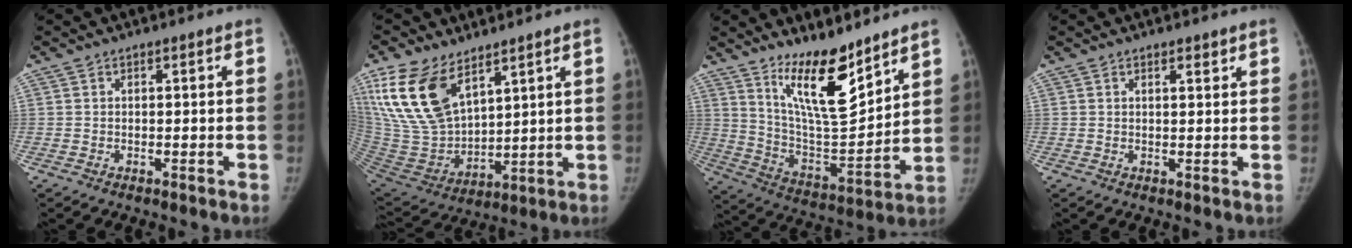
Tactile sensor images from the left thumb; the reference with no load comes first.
{"total": 19.4, "force": [10.9, 10.3, 12.3], "torque": [-0.242, -0.049, 0.226]}
{"total": 15.3, "force": [10.8, 4.4, 9.9], "torque": [-0.130, -0.090, 0.202]}
{"total": 1.0, "force": [0.7, 0.5, 0.6], "torque": [0.002, -0.004, 0.010]}